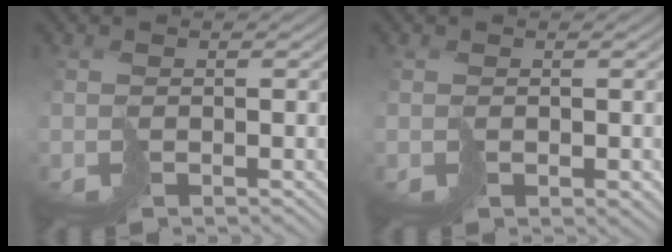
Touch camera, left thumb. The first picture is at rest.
{"total": 1.6, "force": [-0.4, 1.1, 1.0], "torque": [-0.014, -0.005, -0.002]}